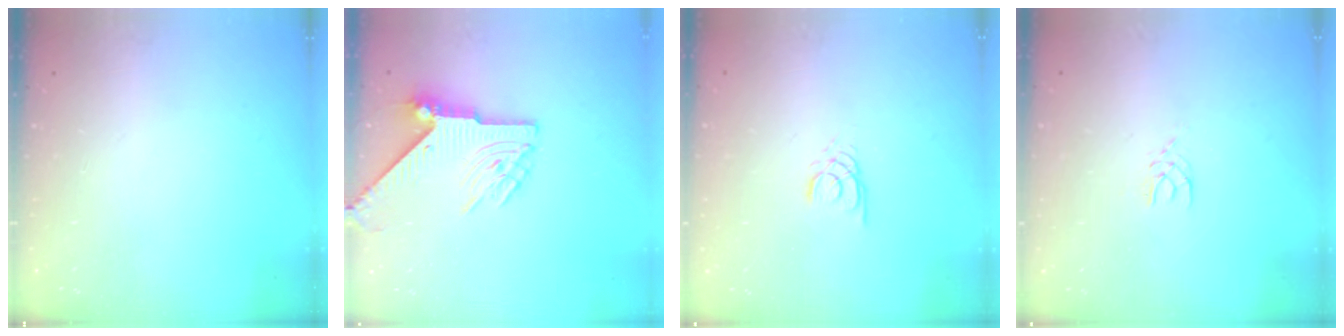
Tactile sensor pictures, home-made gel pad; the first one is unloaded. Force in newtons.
{"total": 7.9, "press": 7.9, "slide": 1.0}
{"total": 2.2, "press": 2.2, "slide": 0.2}
{"total": 2.9, "press": 2.9, "slide": 0.4}